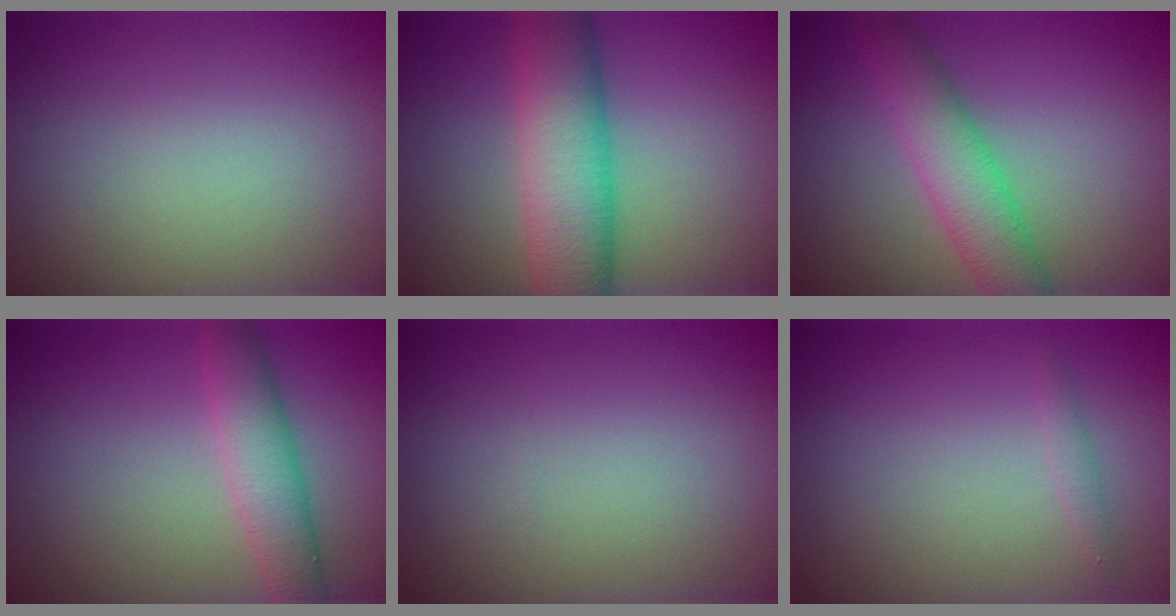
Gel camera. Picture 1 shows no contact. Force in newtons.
{"total": 8.3, "press": 8.3, "slide": 0.2}
{"total": 5.1, "press": 5.1, "slide": 0.1}
{"total": 4.0, "press": 4.0, "slide": 0.1}
{"total": 0.0}
{"total": 0.8, "press": 0.8, "slide": 0.1}